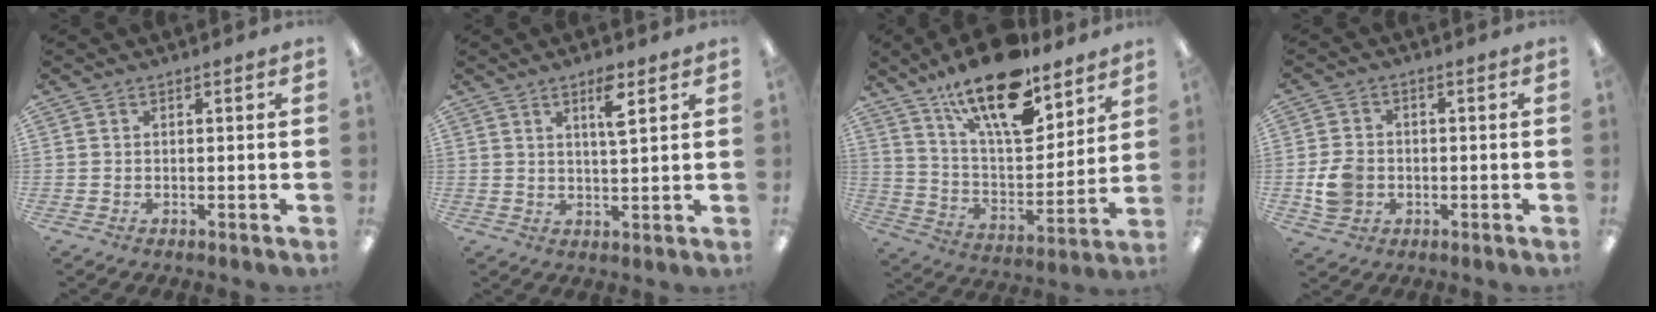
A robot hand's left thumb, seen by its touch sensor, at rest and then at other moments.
{"total": 5.4, "force": [3.2, 1.3, 4.2], "torque": [-0.070, -0.006, 0.048]}
{"total": 20.4, "force": [14.2, 7.7, 12.5], "torque": [-0.213, -0.079, 0.245]}
{"total": 6.4, "force": [-1.5, 5.3, 3.3], "torque": [-0.060, 0.007, -0.024]}